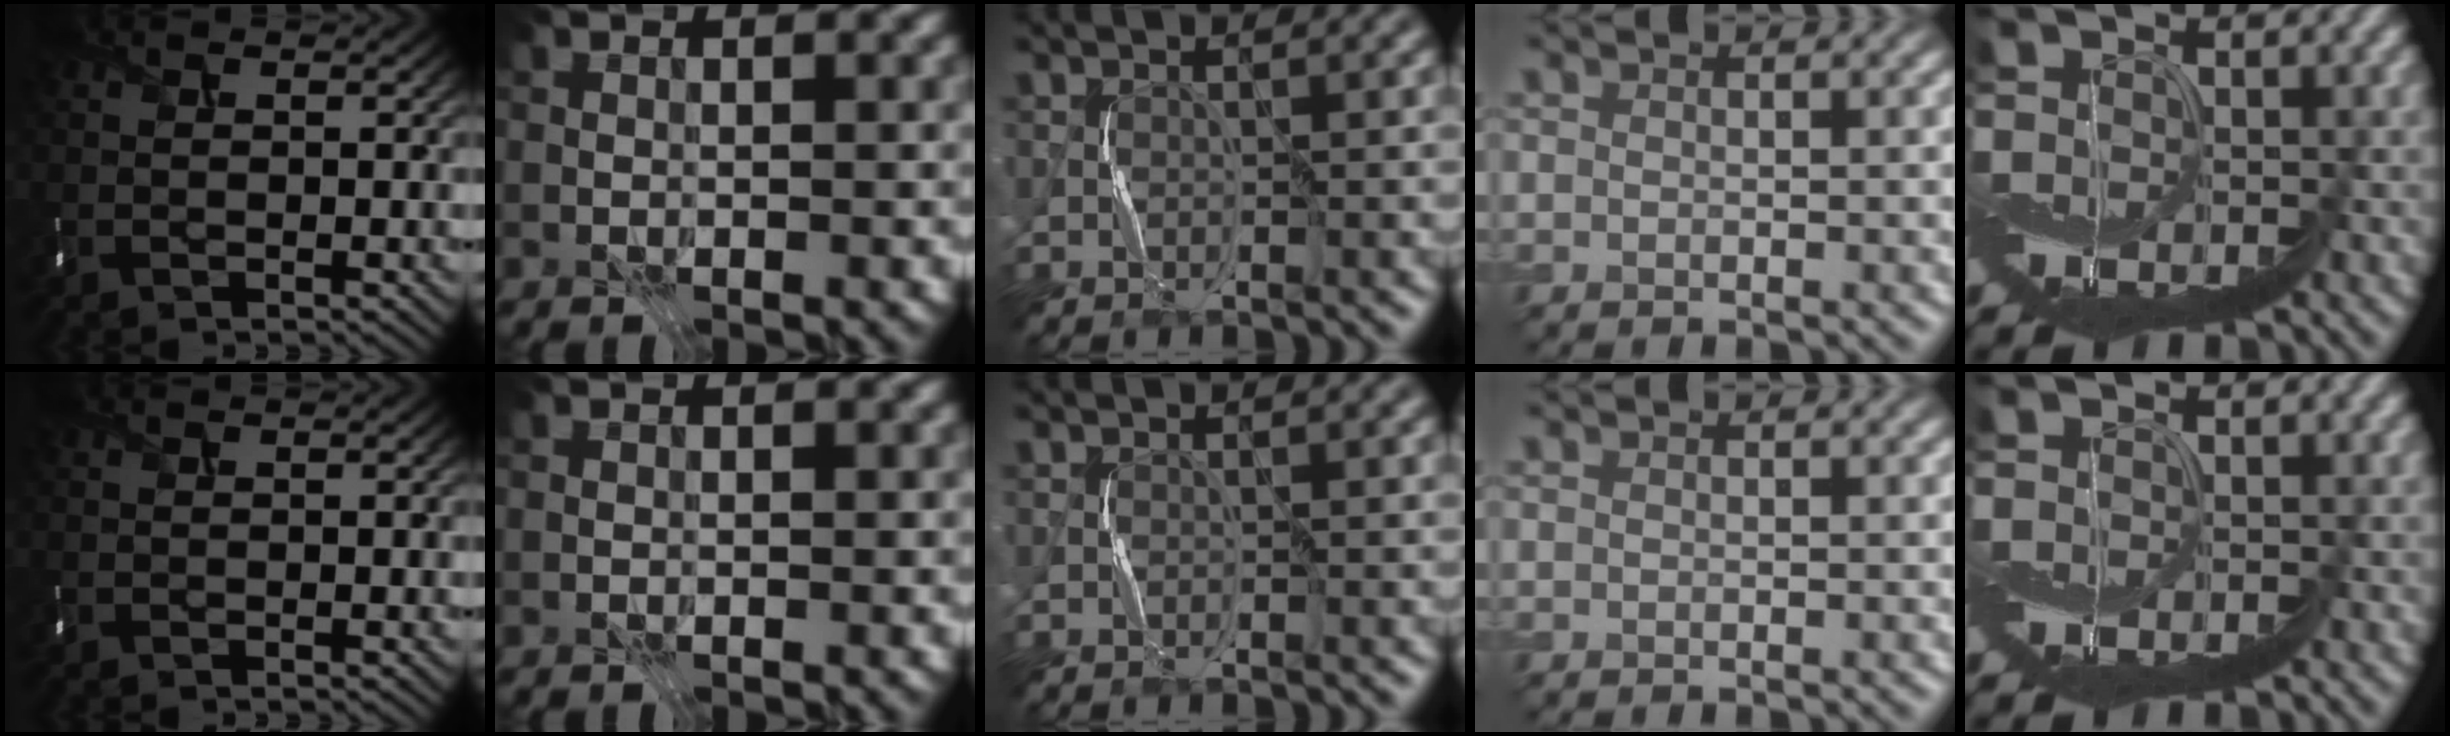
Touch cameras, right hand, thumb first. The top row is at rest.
{}